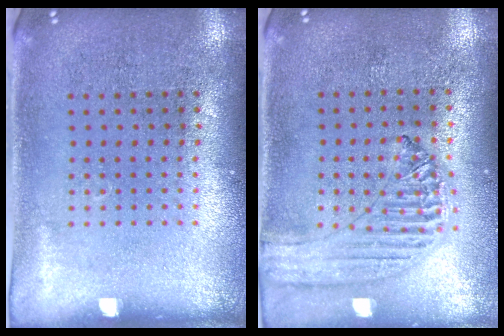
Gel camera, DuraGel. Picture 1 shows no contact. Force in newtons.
{"total": 1.3, "press": 1.3, "slide": 0.1}